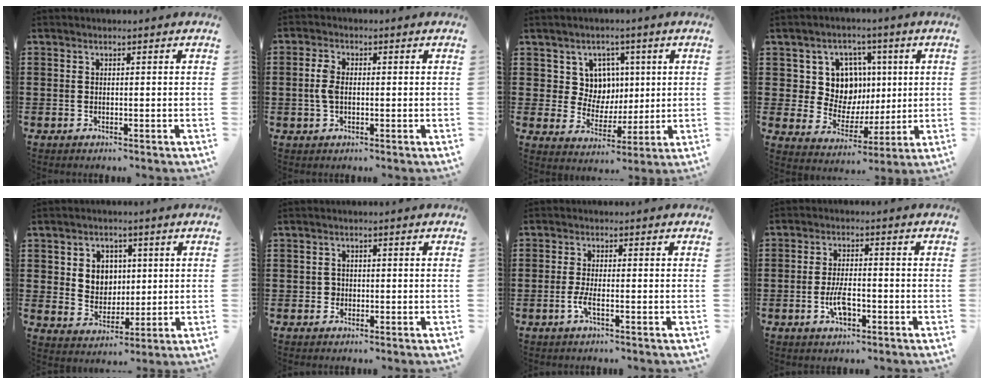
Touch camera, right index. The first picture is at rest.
{"total": 3.4, "force": [0.0, 2.0, 2.8], "torque": [-0.070, 0.002, -0.005]}
{"total": 7.2, "force": [2.1, 6.4, 2.5], "torque": [-0.063, 0.008, 0.038]}
{"total": 9.9, "force": [2.3, 8.7, 4.2], "torque": [-0.098, 0.007, 0.048]}
{"total": 5.1, "force": [1.4, 4.7, 1.5], "torque": [-0.035, 0.009, 0.021]}
{"total": 1.2, "force": [-0.3, 1.1, 0.4], "torque": [-0.009, 0.003, -0.007]}
{"total": 2.7, "force": [-1.1, 0.4, 2.5], "torque": [-0.065, -0.010, -0.026]}
{"total": 5.0, "force": [-1.6, 1.9, 4.4], "torque": [-0.095, -0.001, -0.032]}